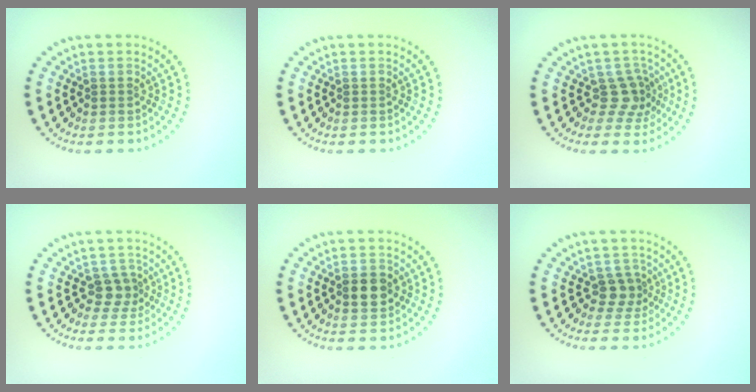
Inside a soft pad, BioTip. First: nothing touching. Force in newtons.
{"total": 0.0}
{"total": 2.6, "press": 2.1, "slide": 1.7}
{"total": 2.1, "press": 1.6, "slide": 1.3}
{"total": 2.7, "press": 2.6, "slide": 0.2}
{"total": 2.1, "press": 1.6, "slide": 1.3}